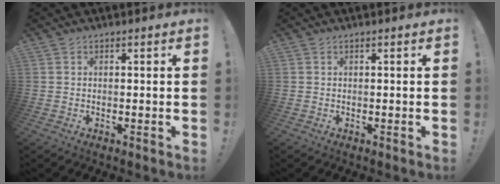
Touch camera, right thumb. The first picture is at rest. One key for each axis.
{"total": 0.0}